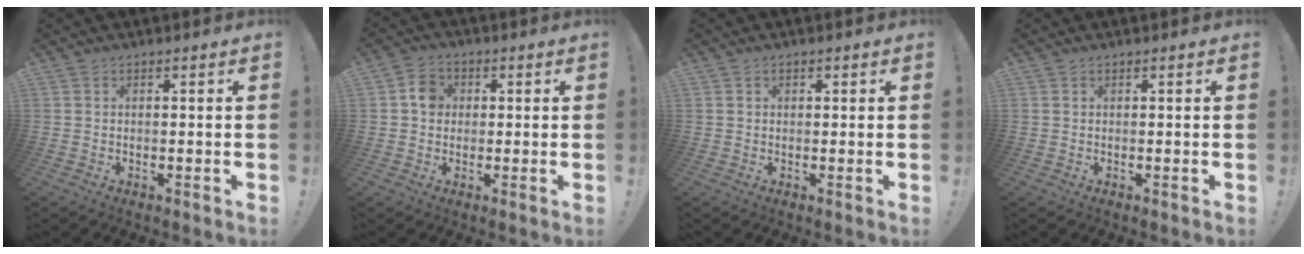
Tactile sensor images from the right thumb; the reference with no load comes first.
{"total": 5.5, "force": [0.6, 4.9, 2.6], "torque": [-0.023, 0.006, 0.009]}
{"total": 0.9, "force": [0.3, 0.8, 0.4], "torque": [0.001, -0.001, 0.003]}
{"total": 0.0}